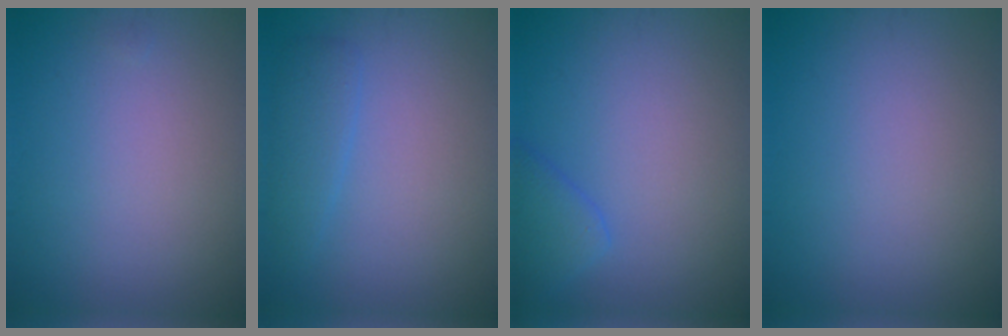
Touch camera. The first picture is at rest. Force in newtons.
{"total": 1.9, "press": 1.9, "slide": 0.2}
{"total": 2.5, "press": 2.5, "slide": 0.2}
{"total": 0.0}